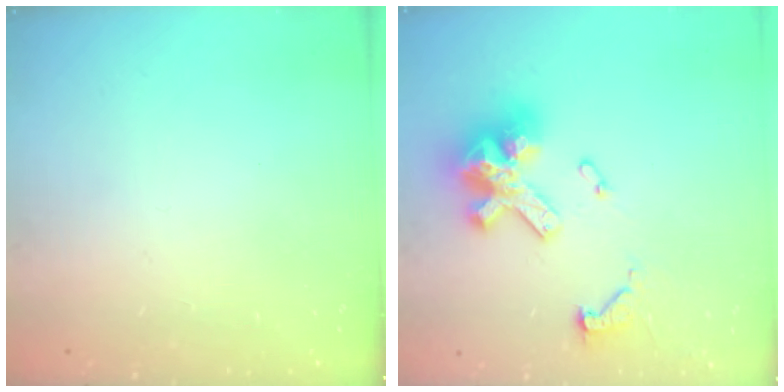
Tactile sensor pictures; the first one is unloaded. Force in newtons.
{"total": 15.0, "press": 15.0, "slide": 0.8}